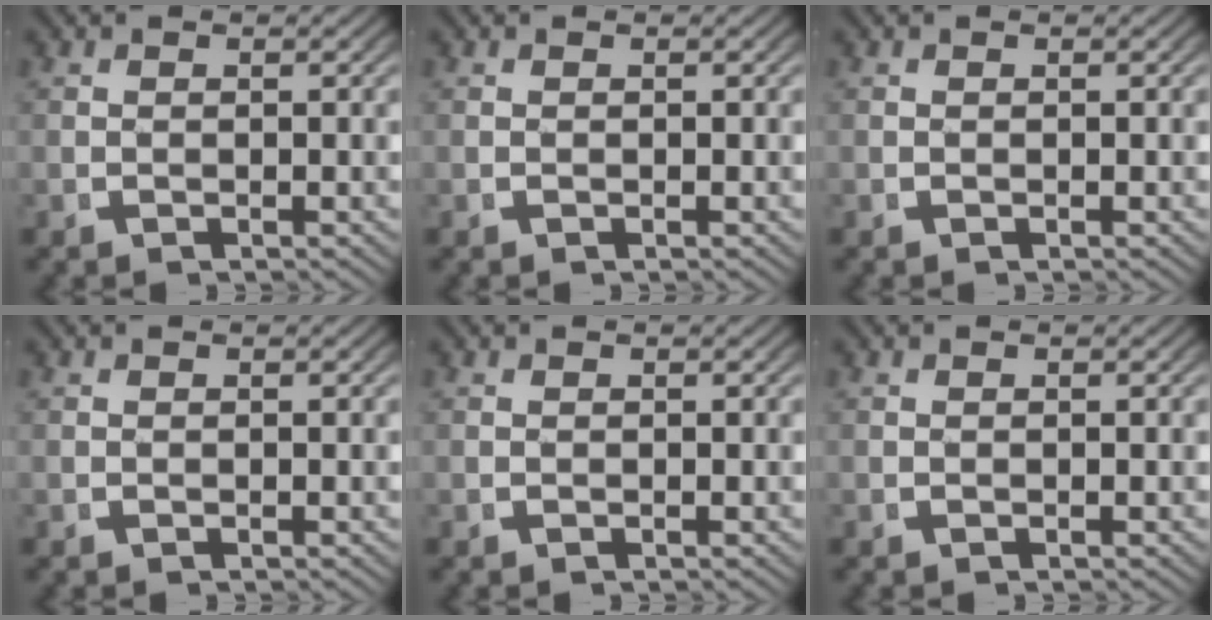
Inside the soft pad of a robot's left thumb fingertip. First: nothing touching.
{"total": 0.0}
{"total": 0.0}
{"total": 0.0}
{"total": 0.0}
{"total": 0.0}